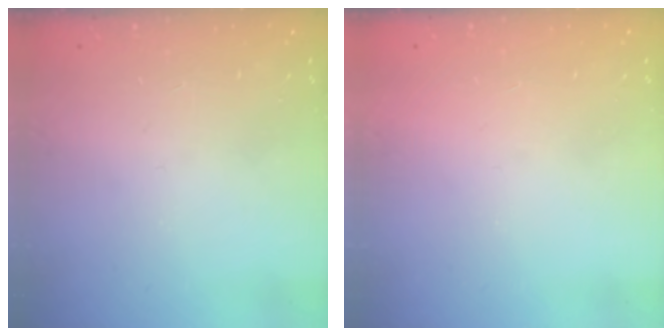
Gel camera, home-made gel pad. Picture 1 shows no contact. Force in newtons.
{"total": 1.6, "press": 1.5, "slide": 0.1}